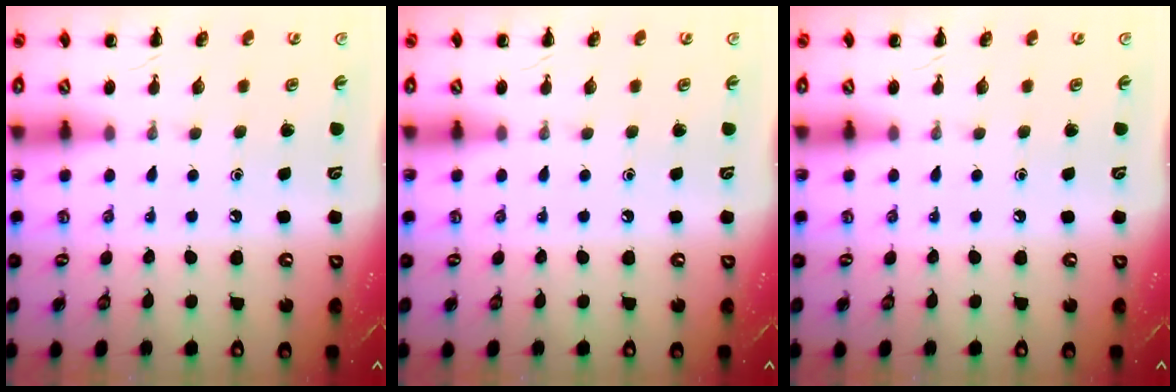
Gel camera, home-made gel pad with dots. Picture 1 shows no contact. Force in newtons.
{"total": 0.0}
{"total": 0.0}